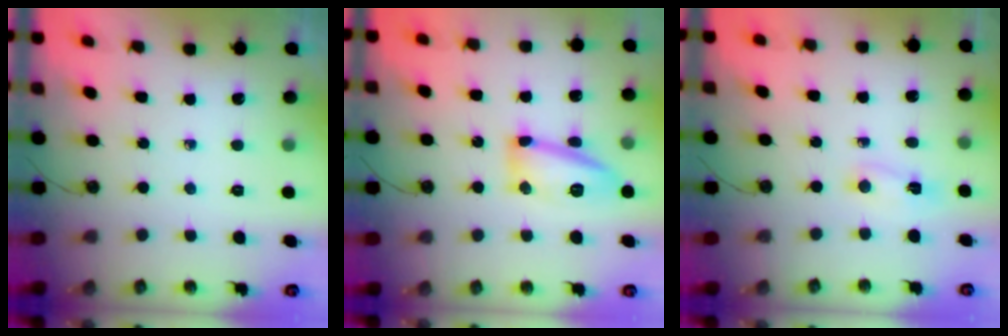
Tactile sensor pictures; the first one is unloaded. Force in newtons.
{"total": 13.9, "press": 13.9, "slide": 1.1}
{"total": 2.9, "press": 2.8, "slide": 0.7}